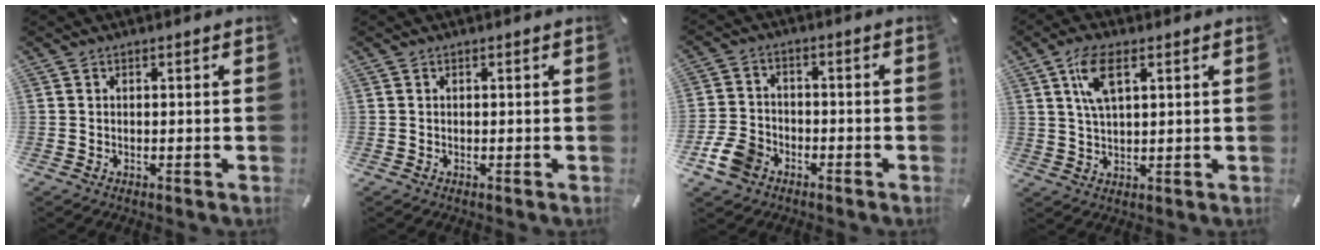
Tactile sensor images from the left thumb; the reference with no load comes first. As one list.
[{"total": 0.0}, {"total": 7.3, "force": [-3.9, 5.3, 3.2], "torque": [-0.080, 0.018, -0.075]}, {"total": 7.7, "force": [3.4, 3.2, 6.1], "torque": [-0.122, 0.005, 0.058]}]